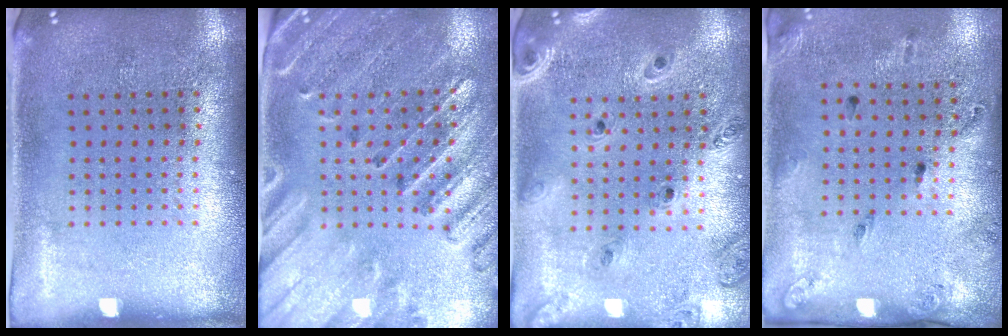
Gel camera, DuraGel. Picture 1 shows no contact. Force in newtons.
{"total": 2.8, "press": 2.6, "slide": 0.9}
{"total": 1.3, "press": 1.3, "slide": 0.2}
{"total": 1.8, "press": 1.0, "slide": 1.5}